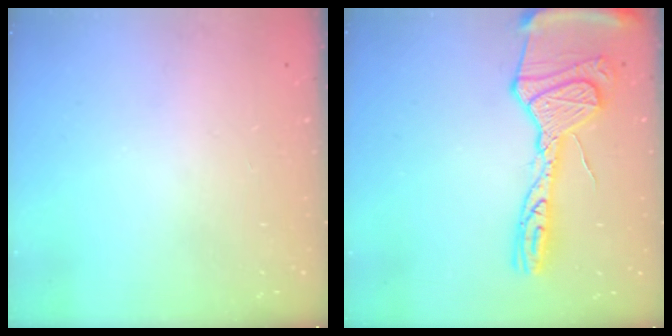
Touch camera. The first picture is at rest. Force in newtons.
{"total": 20.3, "press": 20.2, "slide": 1.9}